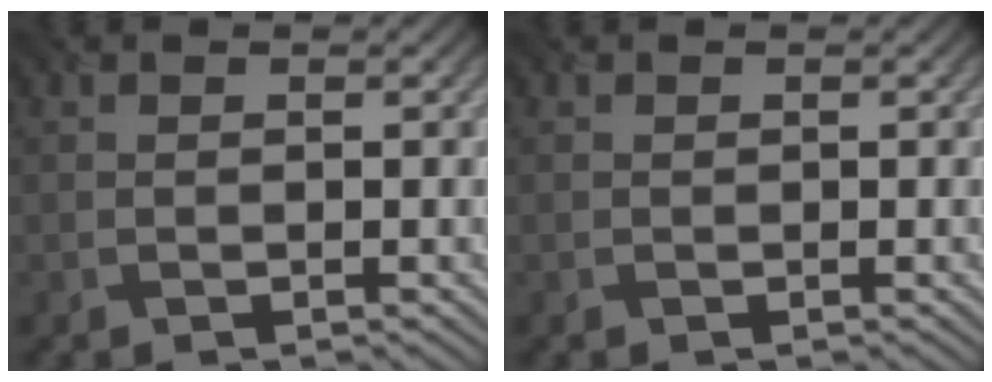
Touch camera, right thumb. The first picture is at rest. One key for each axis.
{"total": 0.0}